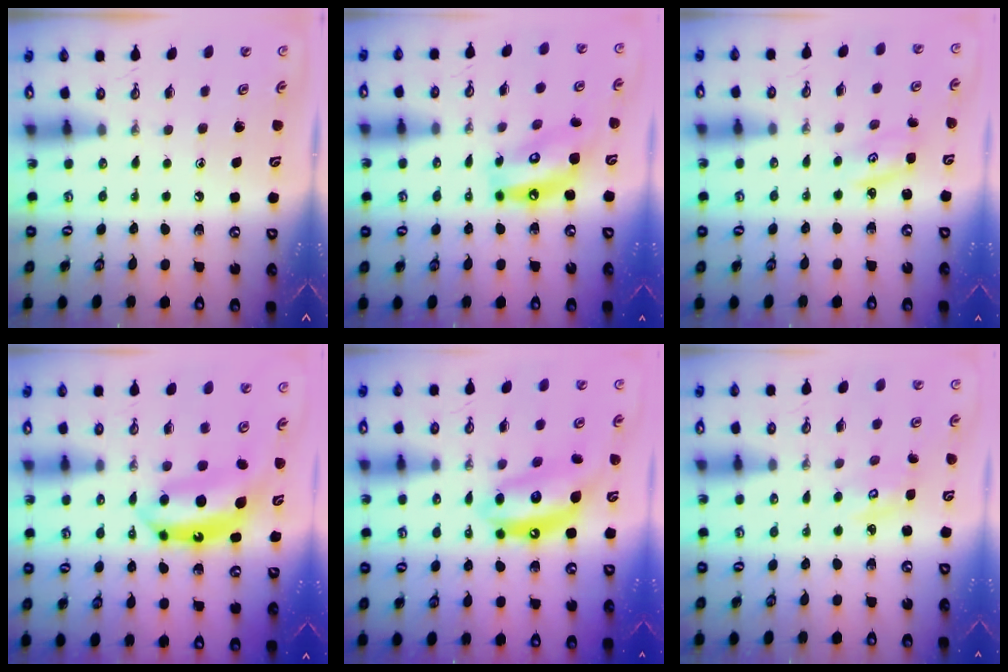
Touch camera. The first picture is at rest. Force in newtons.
{"total": 12.2, "press": 12.1, "slide": 1.3}
{"total": 1.8, "press": 1.8, "slide": 0.1}
{"total": 7.3, "press": 7.3, "slide": 0.5}
{"total": 12.1, "press": 12.0, "slide": 1.2}
{"total": 3.0, "press": 3.0, "slide": 0.3}